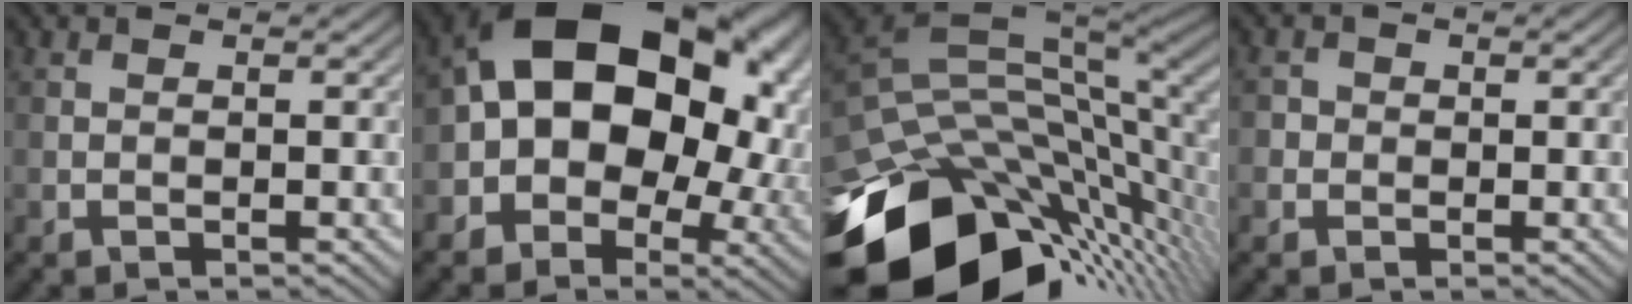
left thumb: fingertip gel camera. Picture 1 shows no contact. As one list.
[{"total": 19.3, "force": [1.7, 13.4, 13.9], "torque": [-0.207, -0.015, 0.036]}, {"total": 17.7, "force": [-6.0, 10.0, 13.3], "torque": [-0.282, -0.029, -0.093]}, {"total": 1.8, "force": [-0.2, 1.8, 0.2], "torque": [0.004, 0.002, -0.011]}]